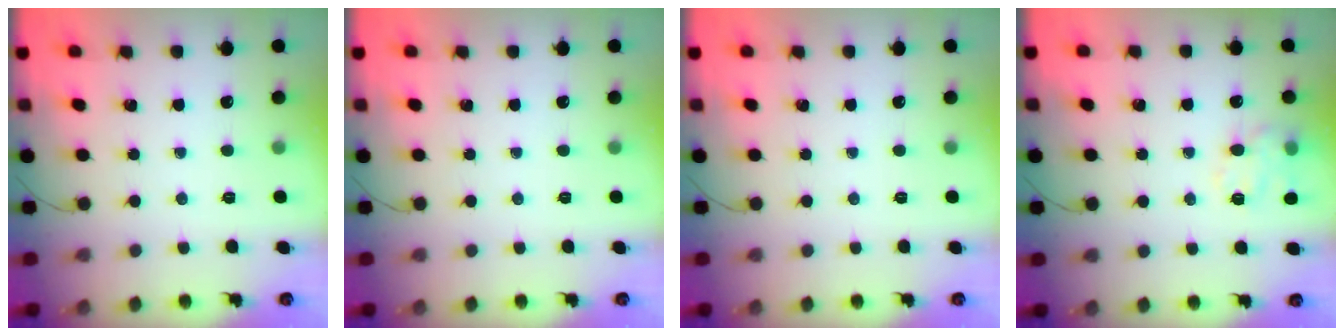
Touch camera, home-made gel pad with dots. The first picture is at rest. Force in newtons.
{"total": 0.0}
{"total": 0.0}
{"total": 11.6, "press": 11.5, "slide": 1.7}